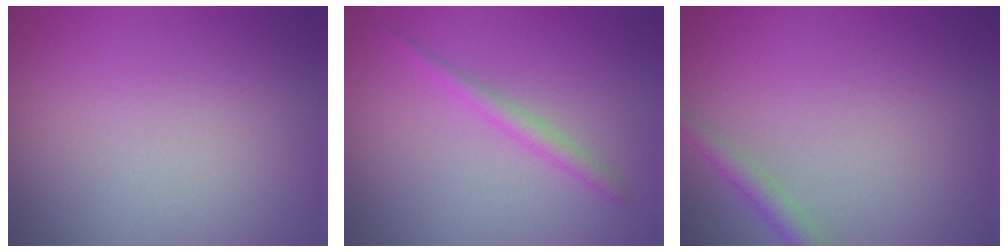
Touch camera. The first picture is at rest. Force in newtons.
{"total": 1.6, "press": 1.6, "slide": 0.2}
{"total": 1.7, "press": 1.7, "slide": 0.1}